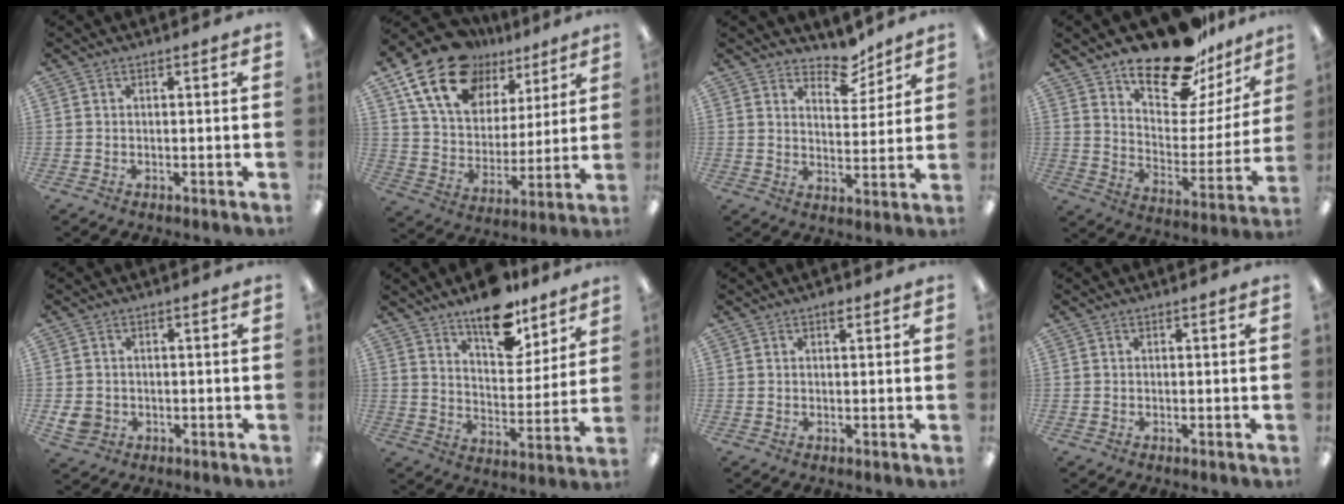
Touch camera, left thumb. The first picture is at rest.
{"total": 19.7, "force": [12.7, 11.9, 9.2], "torque": [-0.172, -0.060, 0.235]}
{"total": 7.9, "force": [6.6, 3.4, 2.5], "torque": [-0.023, -0.047, 0.116]}
{"total": 19.5, "force": [16.0, 7.1, 8.7], "torque": [-0.146, -0.120, 0.276]}
{"total": 3.7, "force": [-0.8, 3.2, 1.6], "torque": [-0.041, 0.000, -0.015]}
{"total": 14.1, "force": [11.1, 6.0, 6.3], "torque": [-0.089, -0.073, 0.198]}
{"total": 1.7, "force": [1.0, 0.7, 1.1], "torque": [-0.008, -0.004, 0.014]}
{"total": 0.0}